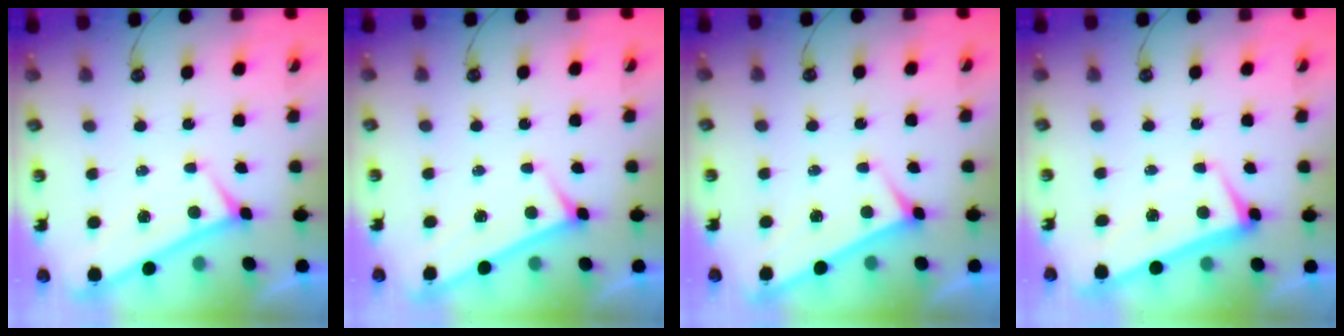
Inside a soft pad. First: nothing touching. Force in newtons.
{"total": 3.3, "press": 3.3, "slide": 0.3}
{"total": 3.7, "press": 3.7, "slide": 0.2}
{"total": 2.0, "press": 1.8, "slide": 0.9}